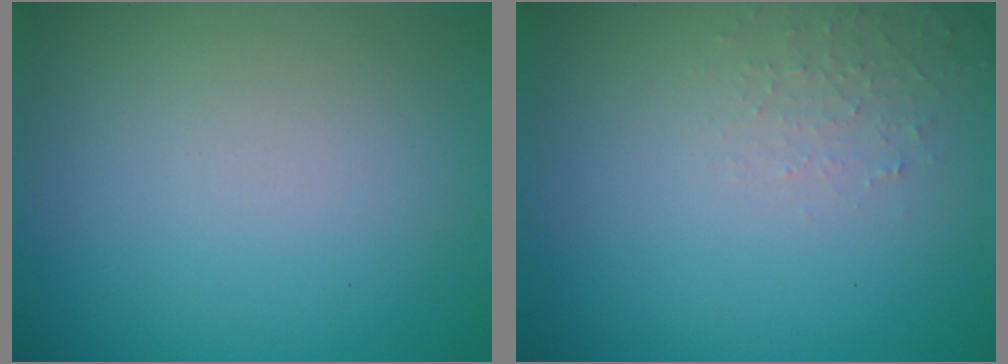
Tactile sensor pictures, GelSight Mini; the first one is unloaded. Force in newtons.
{"total": 1.3, "press": 1.3, "slide": 0.2}